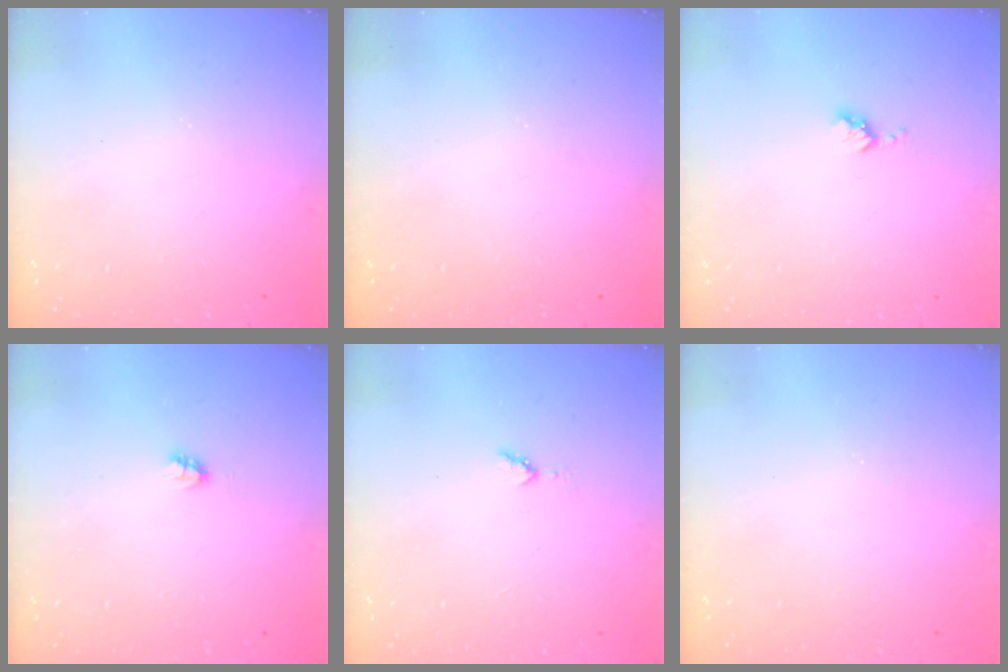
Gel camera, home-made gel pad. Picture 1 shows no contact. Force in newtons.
{"total": 0.0}
{"total": 3.6, "press": 3.6, "slide": 0.6}
{"total": 2.2, "press": 2.2, "slide": 0.2}
{"total": 3.8, "press": 3.7, "slide": 0.6}
{"total": 0.0}